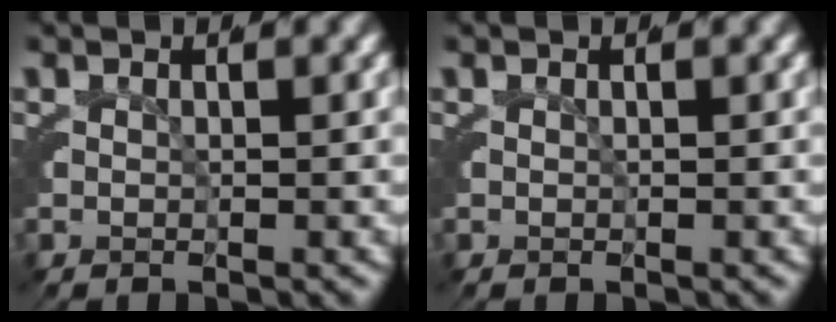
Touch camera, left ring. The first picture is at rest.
{"total": 0.0}